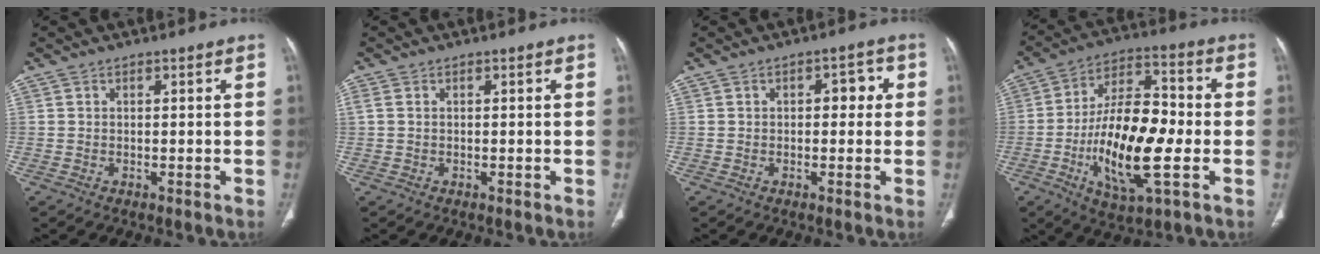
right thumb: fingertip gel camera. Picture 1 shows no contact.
{"total": 0.9, "force": [0.1, 0.6, 0.7], "torque": [-0.026, 0.006, 0.002]}
{"total": 3.6, "force": [0.3, 2.3, 2.8], "torque": [-0.013, 0.011, -0.003]}
{"total": 19.5, "force": [-4.0, 7.5, 17.6], "torque": [-0.306, 0.019, -0.071]}